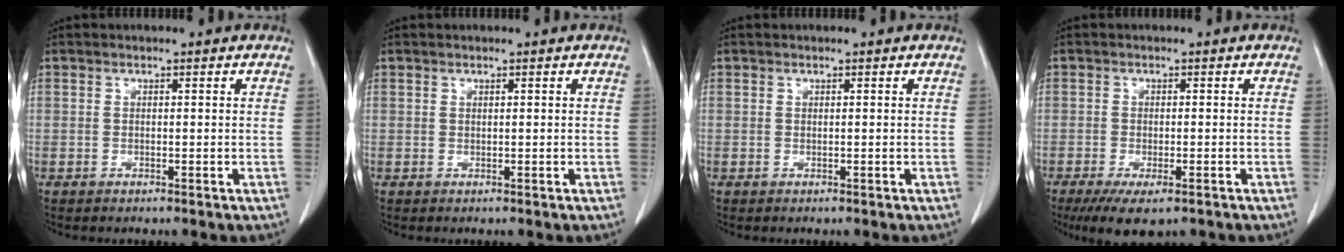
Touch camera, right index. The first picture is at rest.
{"total": 0.0}
{"total": 0.0}
{"total": 6.3, "force": [-4.1, 1.9, 4.5], "torque": [-0.068, -0.017, -0.063]}